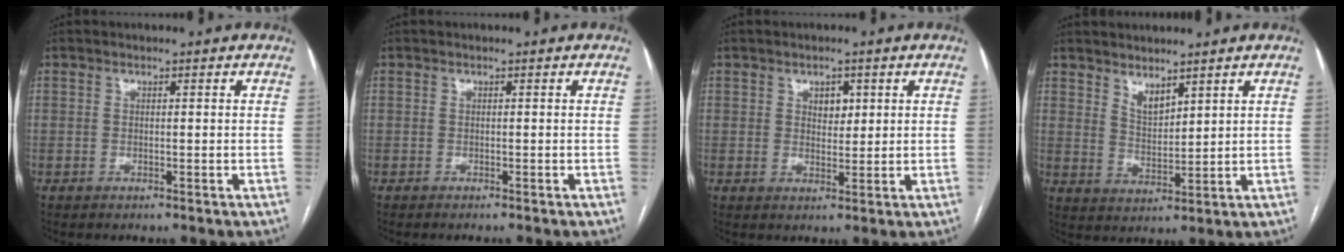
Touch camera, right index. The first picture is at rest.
{"total": 1.2, "force": [-1.1, 0.2, 0.5], "torque": [-0.003, -0.002, -0.014]}
{"total": 2.7, "force": [1.1, 1.7, 1.7], "torque": [-0.021, 0.001, 0.018]}
{"total": 3.8, "force": [3.1, 1.3, 1.9], "torque": [-0.037, -0.009, 0.066]}